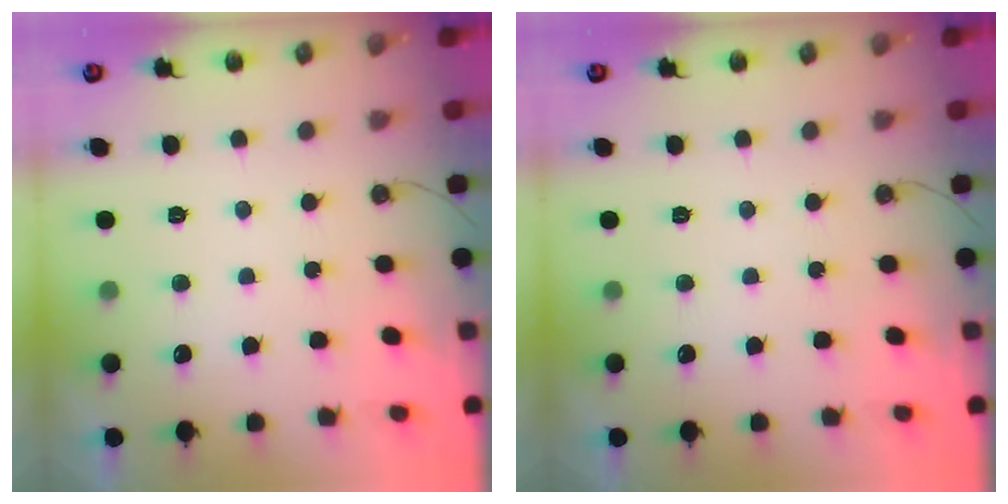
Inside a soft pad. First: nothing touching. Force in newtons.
{"total": 0.0}